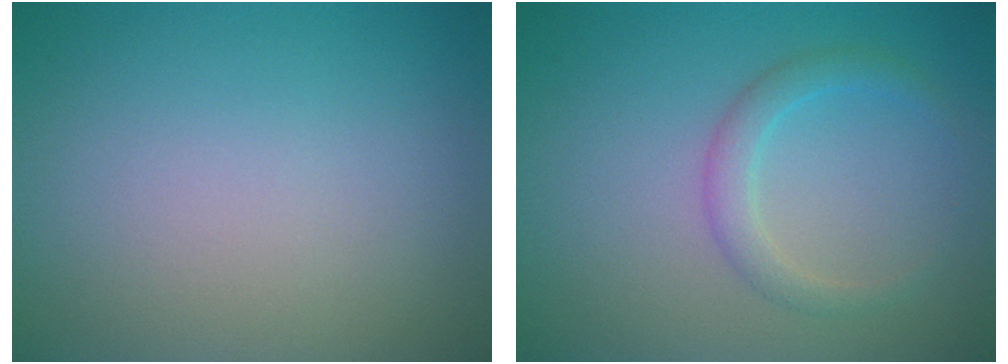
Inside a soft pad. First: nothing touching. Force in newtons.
{"total": 2.0, "press": 2.0, "slide": 0.1}